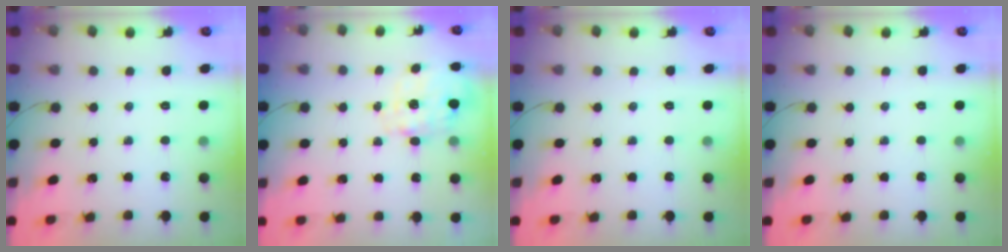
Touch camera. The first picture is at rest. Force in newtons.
{"total": 3.8, "press": 3.7, "slide": 0.9}
{"total": 0.0}
{"total": 0.0}